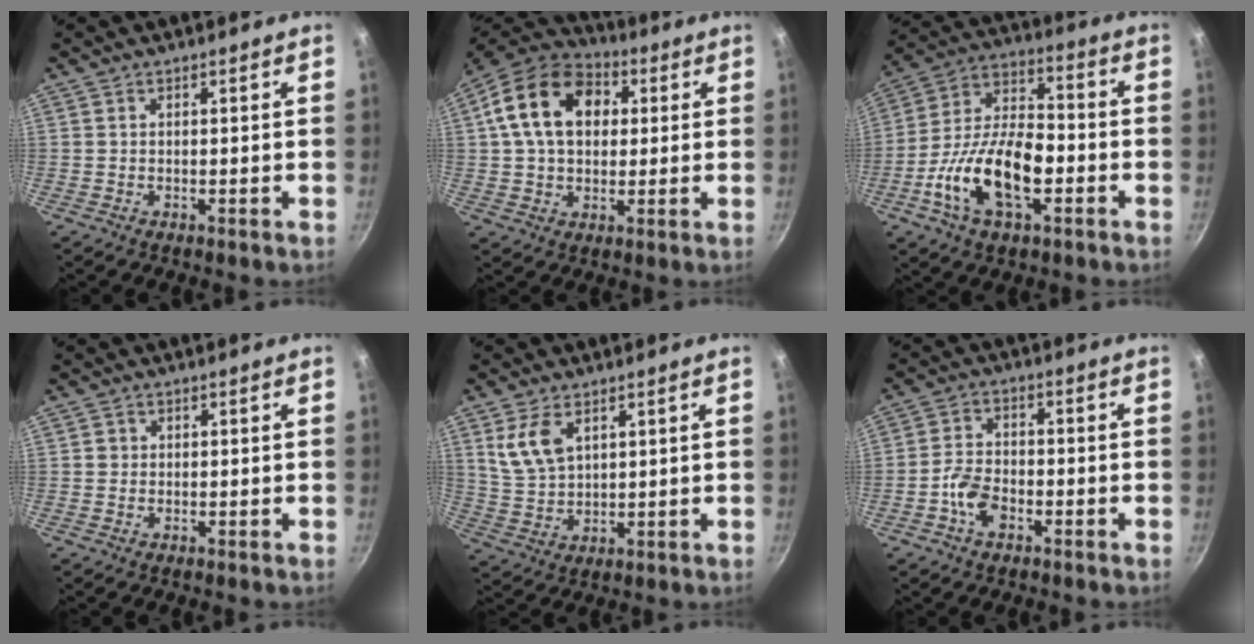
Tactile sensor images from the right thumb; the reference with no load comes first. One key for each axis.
{"total": 17.8, "fx": 4.1, "fy": 12.7, "fz": 11.7, "tx": -0.184, "ty": 0.022, "tz": 0.056}
{"total": 17.9, "fx": -5.4, "fy": 9.2, "fz": 14.3, "tx": -0.247, "ty": 0.040, "tz": -0.108}
{"total": 1.2, "fx": 0.1, "fy": 1.2, "fz": 0.2, "tx": 0.002, "ty": 0.003, "tz": 0.000}
{"total": 7.8, "fx": 3.6, "fy": 4.6, "fz": 5.2, "tx": -0.094, "ty": -0.020, "tz": 0.079}
{"total": 6.1, "fx": -2.7, "fy": 3.8, "fz": 4.0, "tx": -0.069, "ty": 0.027, "tz": -0.055}